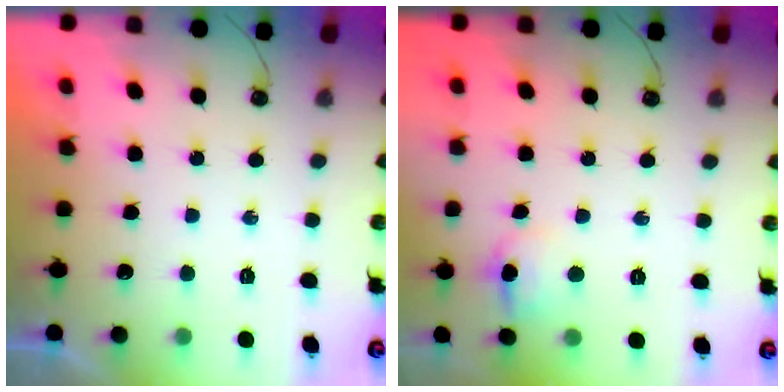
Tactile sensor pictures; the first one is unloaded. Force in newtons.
{"total": 6.4, "press": 6.2, "slide": 1.5}